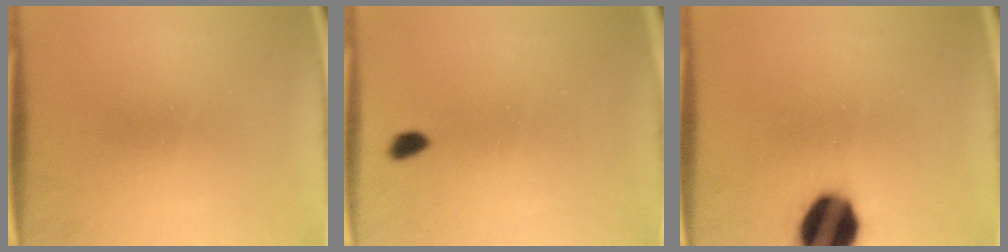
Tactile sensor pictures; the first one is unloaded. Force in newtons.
{"total": 1.7}
{"total": 14.3}